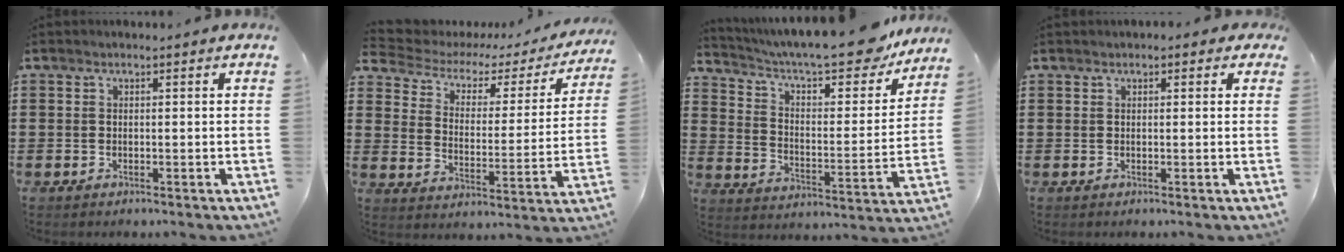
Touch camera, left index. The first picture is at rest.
{"total": 3.4, "force": [2.1, 2.0, 1.7], "torque": [-0.052, -0.015, 0.025]}
{"total": 11.0, "force": [9.6, 1.8, 5.2], "torque": [-0.117, -0.067, 0.157]}
{"total": 0.9, "force": [0.6, 0.5, 0.5], "torque": [-0.011, 0.006, 0.009]}